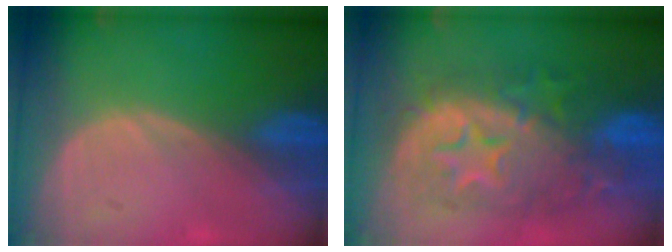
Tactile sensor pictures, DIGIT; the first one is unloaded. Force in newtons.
{"total": 12.3, "press": 12.2, "slide": 1.1}